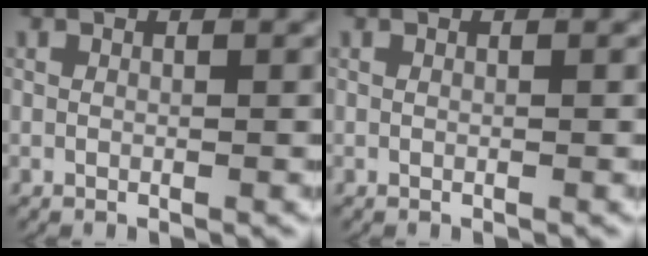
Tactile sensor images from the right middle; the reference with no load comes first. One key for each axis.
{"total": 0.0}